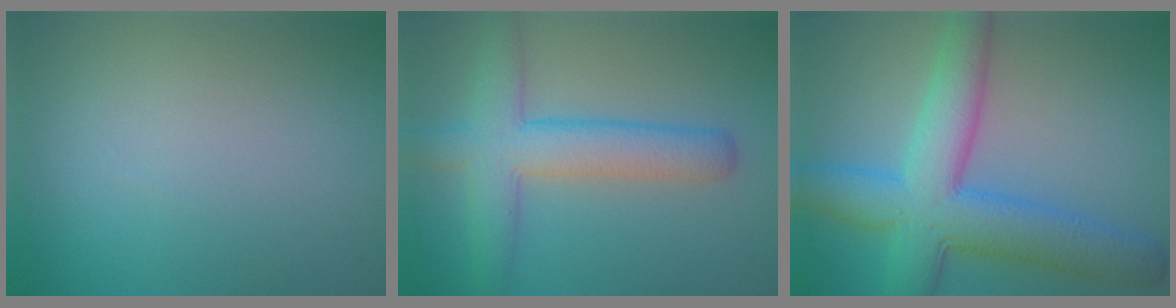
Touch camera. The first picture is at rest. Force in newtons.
{"total": 6.2, "press": 6.2, "slide": 0.3}
{"total": 9.4, "press": 9.4, "slide": 0.3}